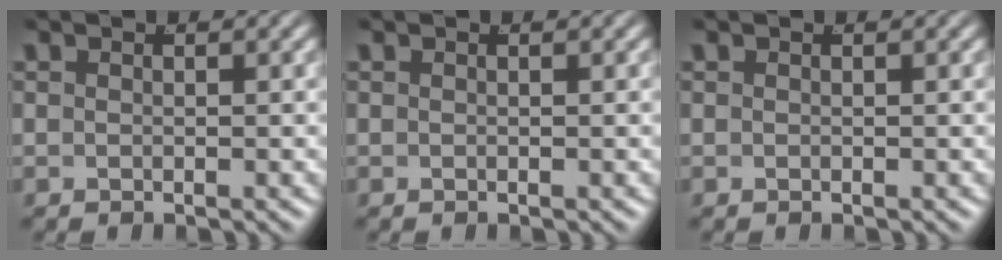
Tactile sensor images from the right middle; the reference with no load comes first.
{"total": 0.0}
{"total": 0.0}